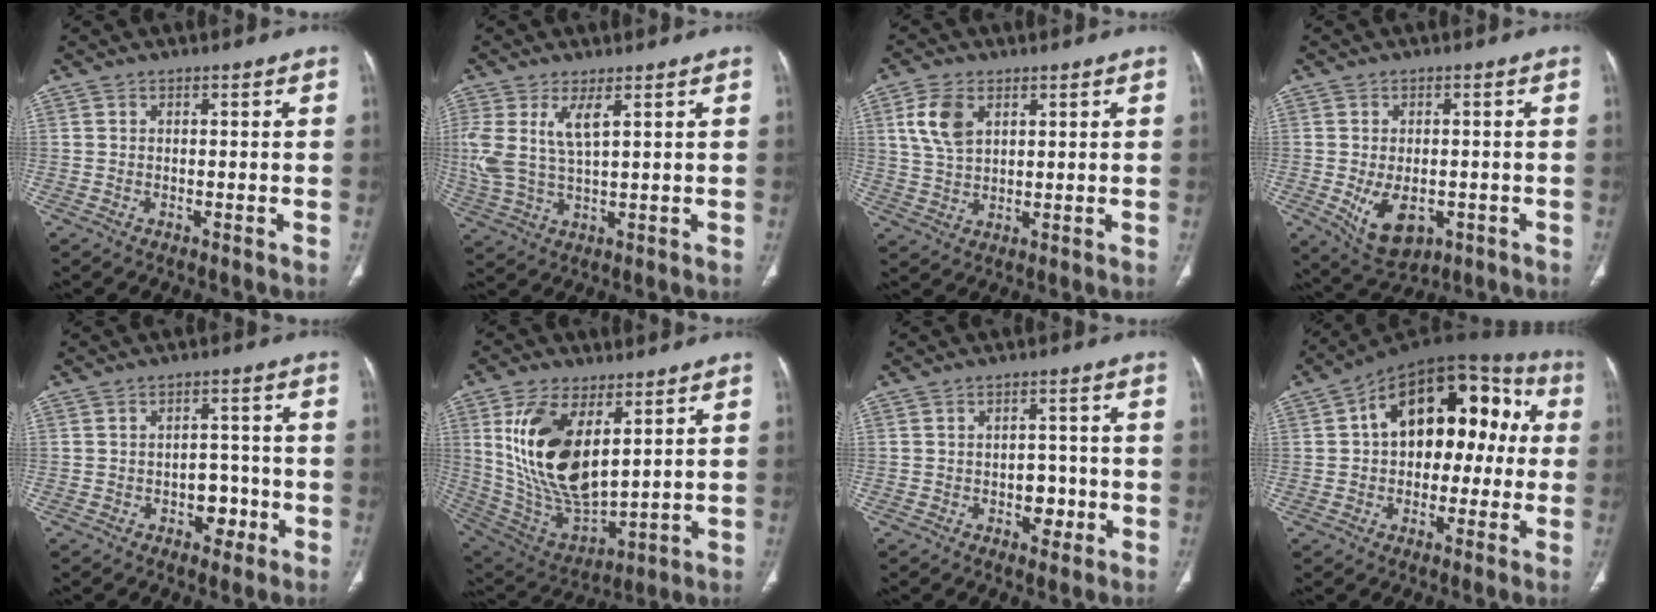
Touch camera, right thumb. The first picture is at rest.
{"total": 8.7, "force": [3.1, 3.2, 7.5], "torque": [-0.182, -0.010, 0.071]}
{"total": 7.2, "force": [2.9, 4.3, 5.1], "torque": [-0.101, -0.005, 0.062]}
{"total": 8.8, "force": [-2.4, 5.5, 6.4], "torque": [-0.094, -0.003, -0.021]}
{"total": 5.0, "force": [-1.9, 3.6, 3.0], "torque": [-0.012, 0.022, -0.025]}
{"total": 19.6, "force": [6.2, 9.8, 15.8], "torque": [-0.292, -0.030, 0.136]}
{"total": 4.4, "force": [-1.3, 3.1, 2.8], "torque": [-0.013, 0.011, -0.015]}
{"total": 20.8, "force": [2.4, 12.8, 16.2], "torque": [-0.192, 0.054, 0.025]}